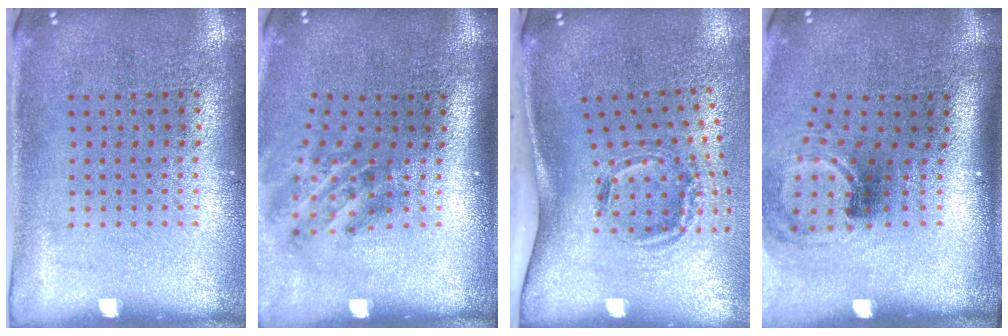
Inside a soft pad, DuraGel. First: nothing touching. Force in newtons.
{"total": 1.9, "press": 1.2, "slide": 1.5}
{"total": 2.0, "press": 1.2, "slide": 1.5}
{"total": 1.8, "press": 1.1, "slide": 1.4}